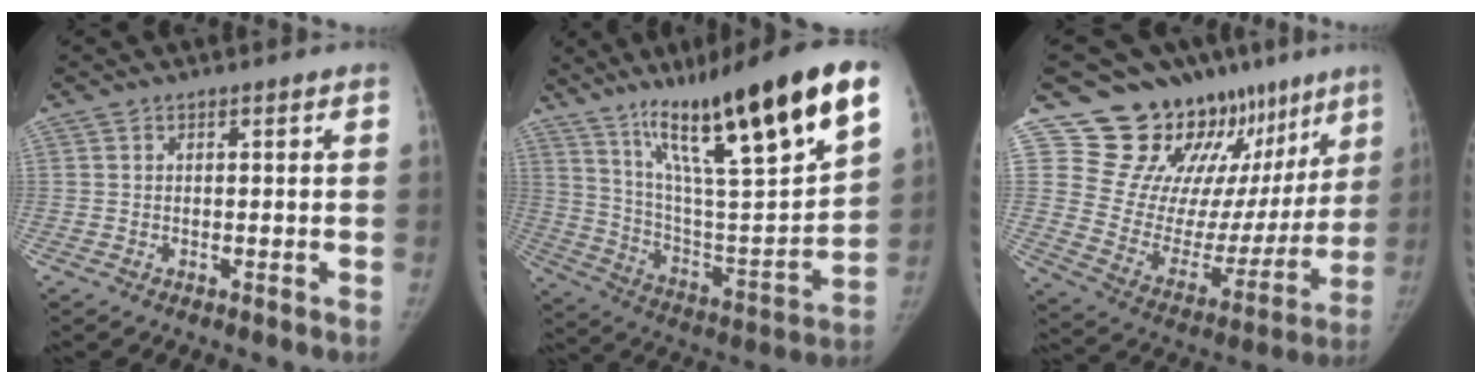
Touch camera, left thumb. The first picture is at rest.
{"total": 29.5, "force": [17.0, 4.8, 23.6], "torque": [-0.365, -0.045, 0.288]}
{"total": 24.0, "force": [16.7, 12.9, 11.4], "torque": [-0.110, -0.093, 0.255]}